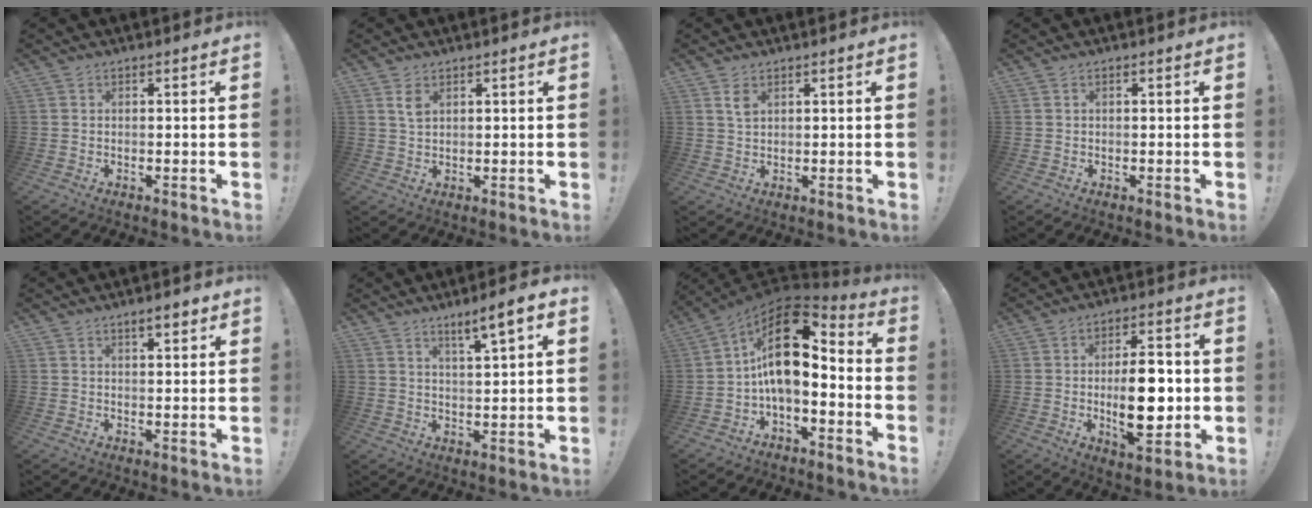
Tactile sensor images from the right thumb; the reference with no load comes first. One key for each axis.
{"total": 3.2, "fx": 1.6, "fy": 1.6, "fz": 2.2, "tx": -0.032, "ty": -0.004, "tz": 0.027}
{"total": 3.0, "fx": 1.6, "fy": 1.4, "fz": 2.0, "tx": -0.029, "ty": -0.005, "tz": 0.026}
{"total": 0.0}
{"total": 3.9, "fx": 2.6, "fy": 1.3, "fz": 2.6, "tx": -0.023, "ty": -0.014, "tz": 0.039}
{"total": 6.5, "fx": 4.1, "fy": 0.5, "fz": 5.1, "tx": -0.063, "ty": -0.025, "tz": 0.061}
{"total": 17.4, "fx": 3.1, "fy": 8.9, "fz": 14.6, "tx": -0.248, "ty": -0.016, "tz": 0.058}
{"total": 15.4, "fx": -1.1, "fy": 6.8, "fz": 13.7, "tx": -0.227, "ty": -0.009, "tz": -0.026}